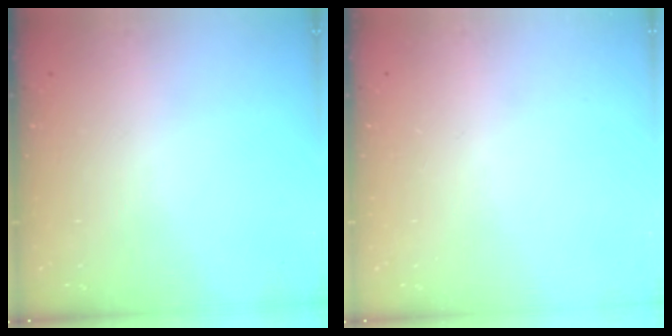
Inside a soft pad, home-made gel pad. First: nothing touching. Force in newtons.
{"total": 0.0}